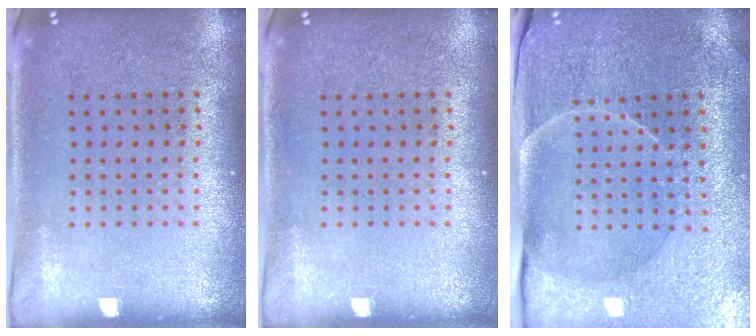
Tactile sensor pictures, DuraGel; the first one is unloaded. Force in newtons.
{"total": 0.0}
{"total": 3.8, "press": 3.7, "slide": 0.7}